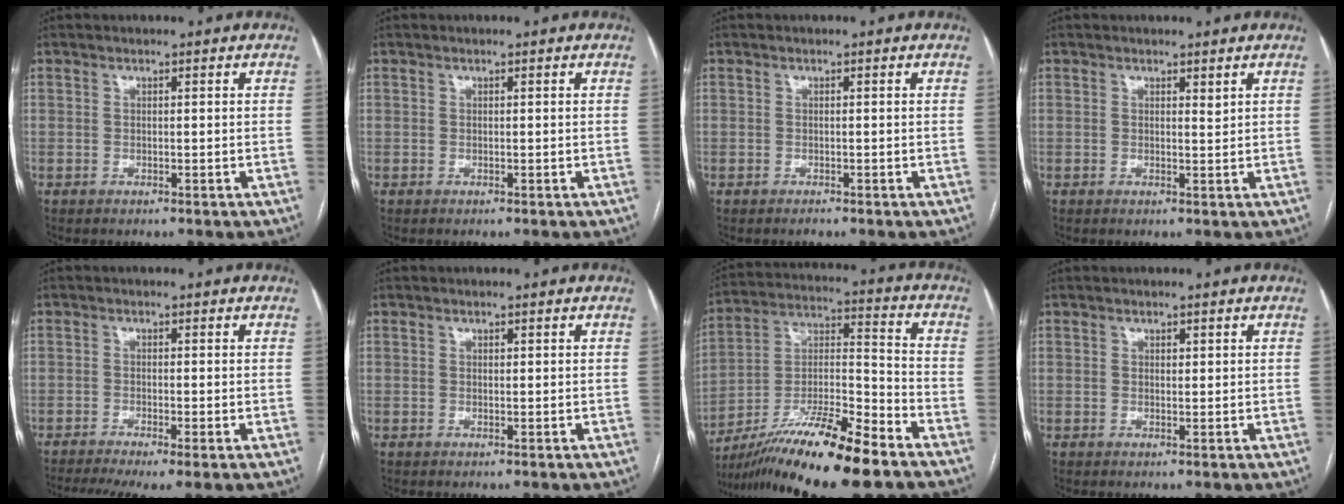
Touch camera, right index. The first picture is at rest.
{"total": 0.0}
{"total": 0.5, "force": [-0.5, 0.2, 0.1], "torque": [-0.001, 0.000, -0.006]}
{"total": 0.9, "force": [0.6, 0.2, 0.6], "torque": [-0.010, -0.006, 0.010]}
{"total": 7.9, "force": [-5.5, 1.1, 5.6], "torque": [-0.091, -0.010, -0.091]}
{"total": 0.0}
{"total": 18.2, "force": [-13.4, 0.8, 12.3], "torque": [-0.233, -0.019, -0.237]}
{"total": 0.7, "force": [0.4, 0.4, 0.4], "torque": [-0.004, -0.002, 0.005]}